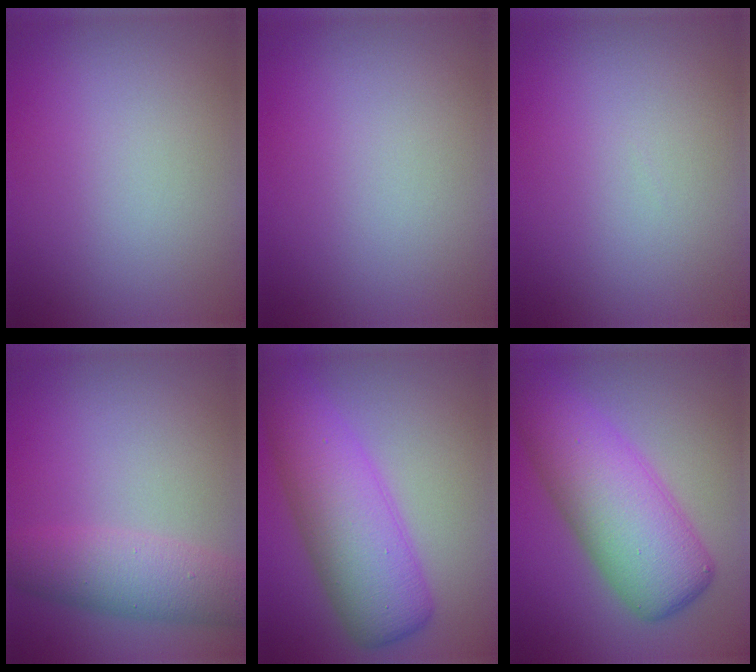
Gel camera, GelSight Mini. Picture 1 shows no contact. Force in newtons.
{"total": 0.0}
{"total": 0.0}
{"total": 4.6, "press": 4.6, "slide": 0.1}
{"total": 7.9, "press": 7.9, "slide": 0.2}
{"total": 8.9, "press": 8.9, "slide": 0.2}